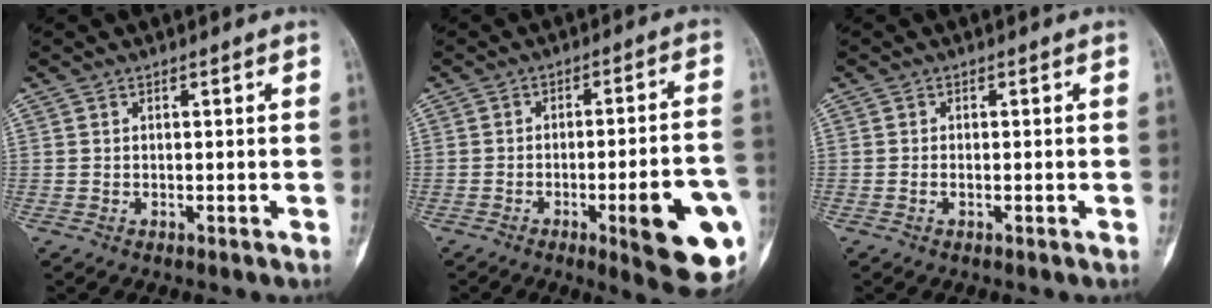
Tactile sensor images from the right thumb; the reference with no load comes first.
{"total": 16.4, "force": [-5.3, 3.4, 15.1], "torque": [-0.163, 0.018, -0.057]}
{"total": 0.8, "force": [-0.2, 0.4, 0.6], "torque": [-0.014, 0.003, -0.002]}